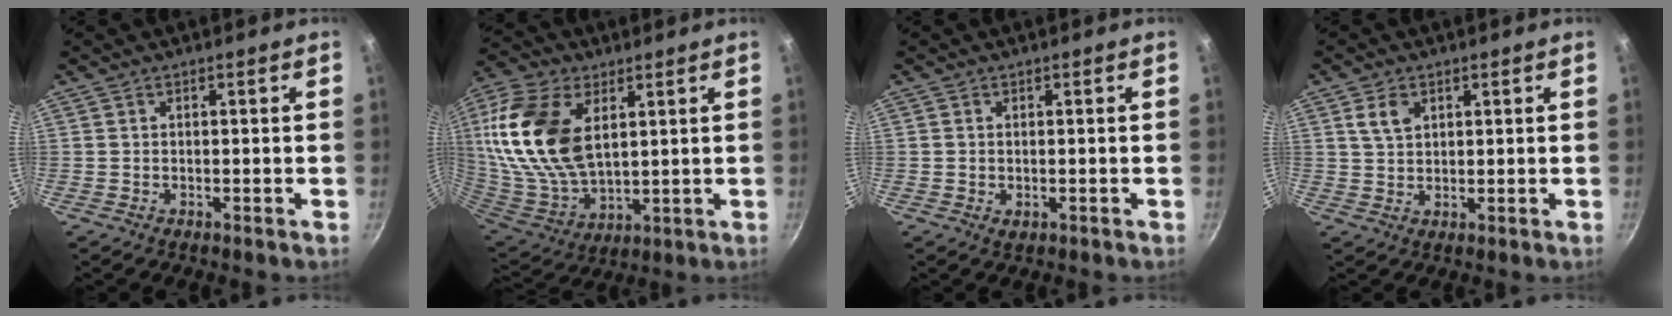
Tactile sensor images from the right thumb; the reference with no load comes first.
{"total": 21.2, "force": [6.1, 12.4, 16.1], "torque": [-0.318, -0.025, 0.121]}
{"total": 1.4, "force": [-0.4, 0.8, 1.0], "torque": [-0.018, -0.002, -0.004]}
{"total": 4.1, "force": [1.8, 2.7, 2.6], "torque": [-0.039, -0.003, 0.035]}